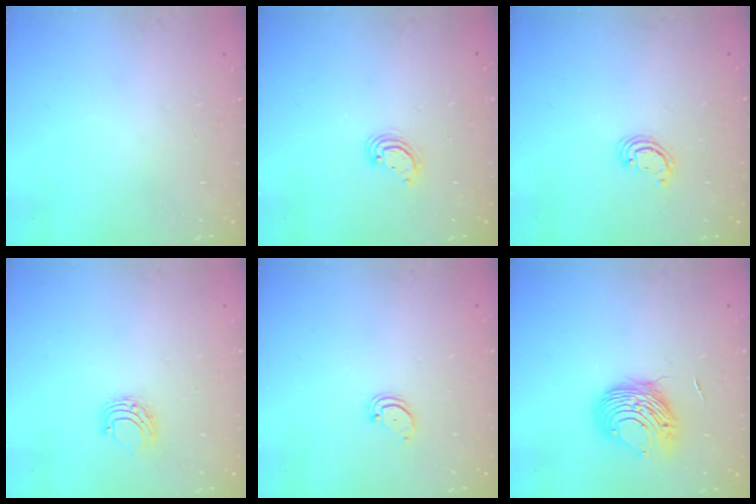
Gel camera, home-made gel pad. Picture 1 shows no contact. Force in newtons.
{"total": 3.7, "press": 3.7, "slide": 0.3}
{"total": 2.6, "press": 2.5, "slide": 0.2}
{"total": 5.5, "press": 5.4, "slide": 0.6}
{"total": 1.4, "press": 1.3, "slide": 0.1}
{"total": 9.9, "press": 9.9, "slide": 0.7}